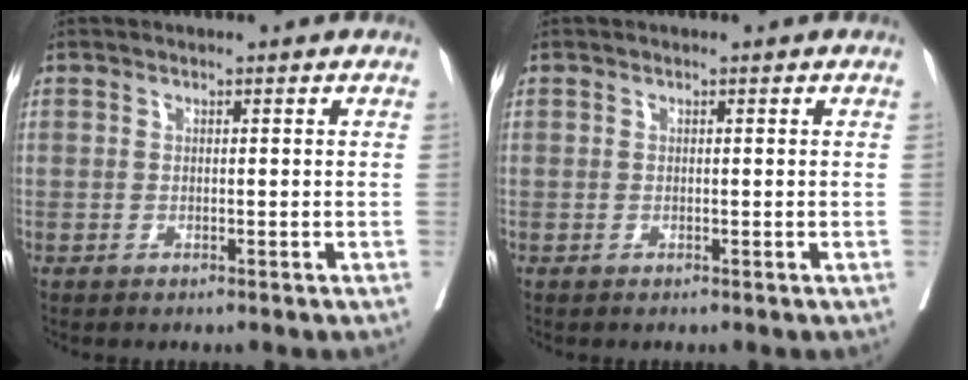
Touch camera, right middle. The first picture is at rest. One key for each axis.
{"total": 0.0}